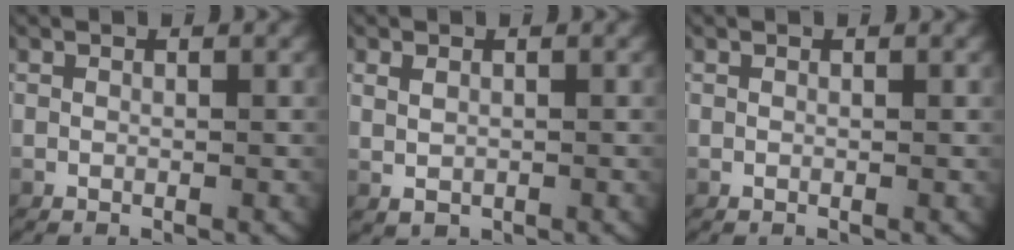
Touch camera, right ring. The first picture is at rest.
{"total": 1.6, "force": [0.1, 1.3, 0.9], "torque": [-0.028, -0.006, 0.011]}
{"total": 0.0}